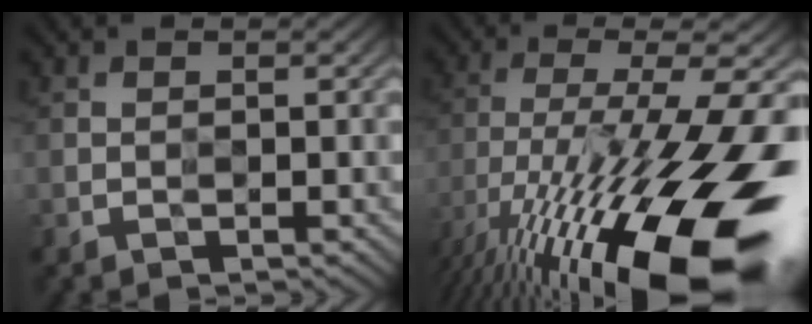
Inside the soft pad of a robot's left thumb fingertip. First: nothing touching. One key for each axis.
{"total": 20.7, "fx": -10.2, "fy": 6.0, "fz": 16.9, "tx": -0.297, "ty": -0.008, "tz": -0.179}